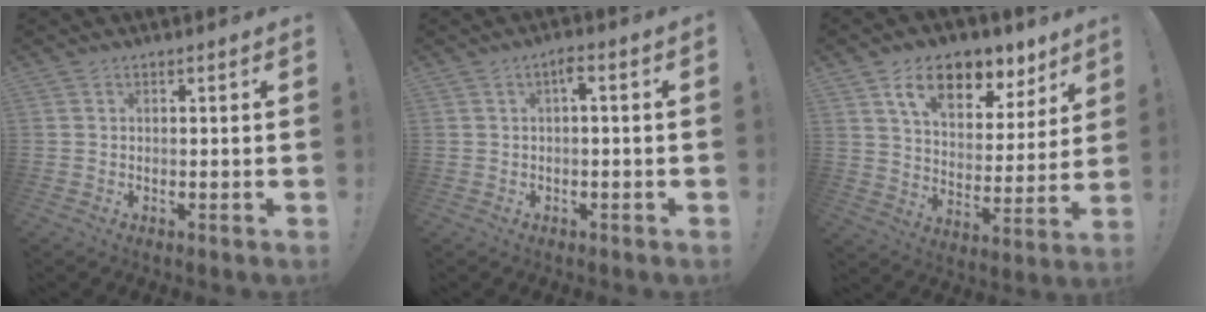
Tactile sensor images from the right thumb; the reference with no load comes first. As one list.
[{"total": 2.9, "force": [-0.2, 0.3, 2.8], "torque": [-0.055, 0.003, -0.008]}, {"total": 14.7, "force": [9.2, 8.0, 8.2], "torque": [-0.131, -0.050, 0.162]}]